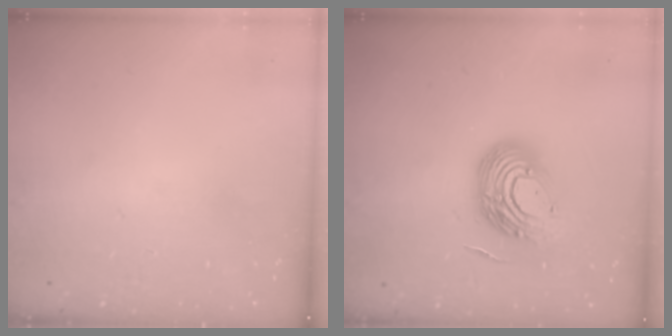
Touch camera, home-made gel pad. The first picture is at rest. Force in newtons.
{"total": 15.3, "press": 15.3, "slide": 0.9}